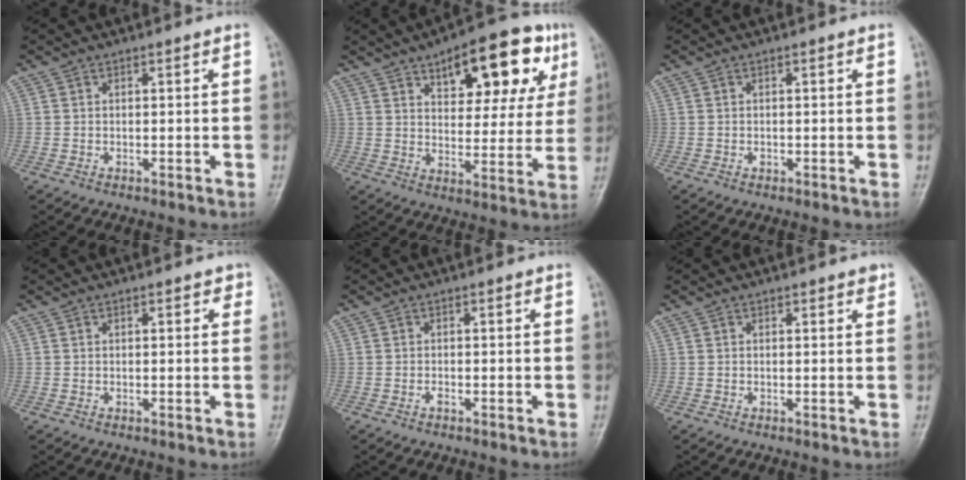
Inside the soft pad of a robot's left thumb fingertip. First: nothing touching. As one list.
[{"total": 18.9, "force": [9.1, 8.5, 14.2], "torque": [-0.145, -0.013, 0.126]}, {"total": 0.7, "force": [-0.2, 0.4, 0.5], "torque": [-0.005, 0.005, -0.002]}, {"total": 1.7, "force": [0.7, 0.8, 1.3], "torque": [-0.010, 0.002, 0.006]}, {"total": 0.8, "force": [-0.4, 0.3, 0.6], "torque": [-0.010, 0.004, -0.007]}, {"total": 0.9, "force": [0.6, 0.4, 0.6], "torque": [-0.006, -0.002, 0.006]}]